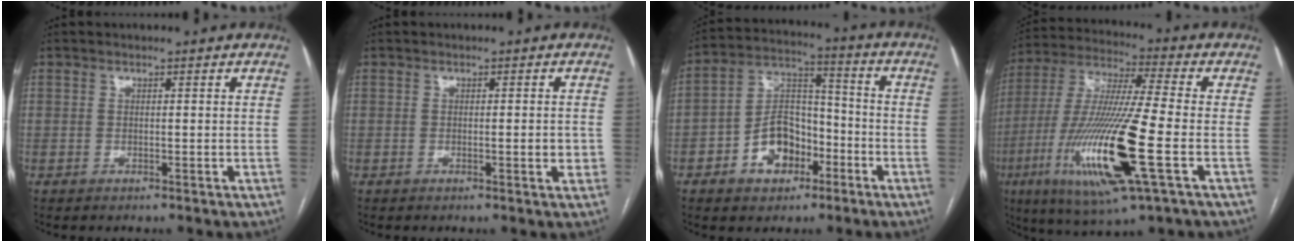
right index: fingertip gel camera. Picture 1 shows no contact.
{"total": 2.5, "force": [-0.3, 0.7, 2.4], "torque": [-0.032, -0.001, -0.004]}
{"total": 10.3, "force": [-4.5, 6.7, 6.3], "torque": [-0.127, 0.031, -0.073]}
{"total": 20.4, "force": [-6.3, 1.3, 19.4], "torque": [-0.419, -0.034, -0.118]}